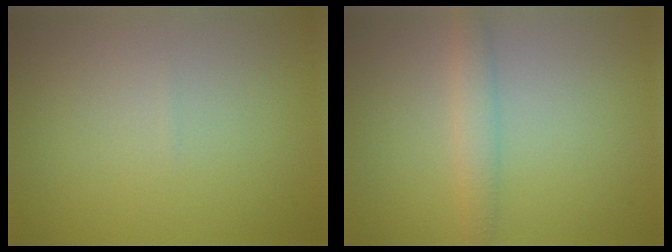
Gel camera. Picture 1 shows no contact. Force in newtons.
{"total": 1.9, "press": 1.9, "slide": 0.1}